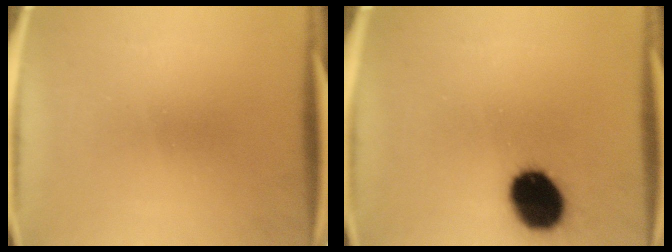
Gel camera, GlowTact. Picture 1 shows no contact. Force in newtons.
{"total": 15.0}